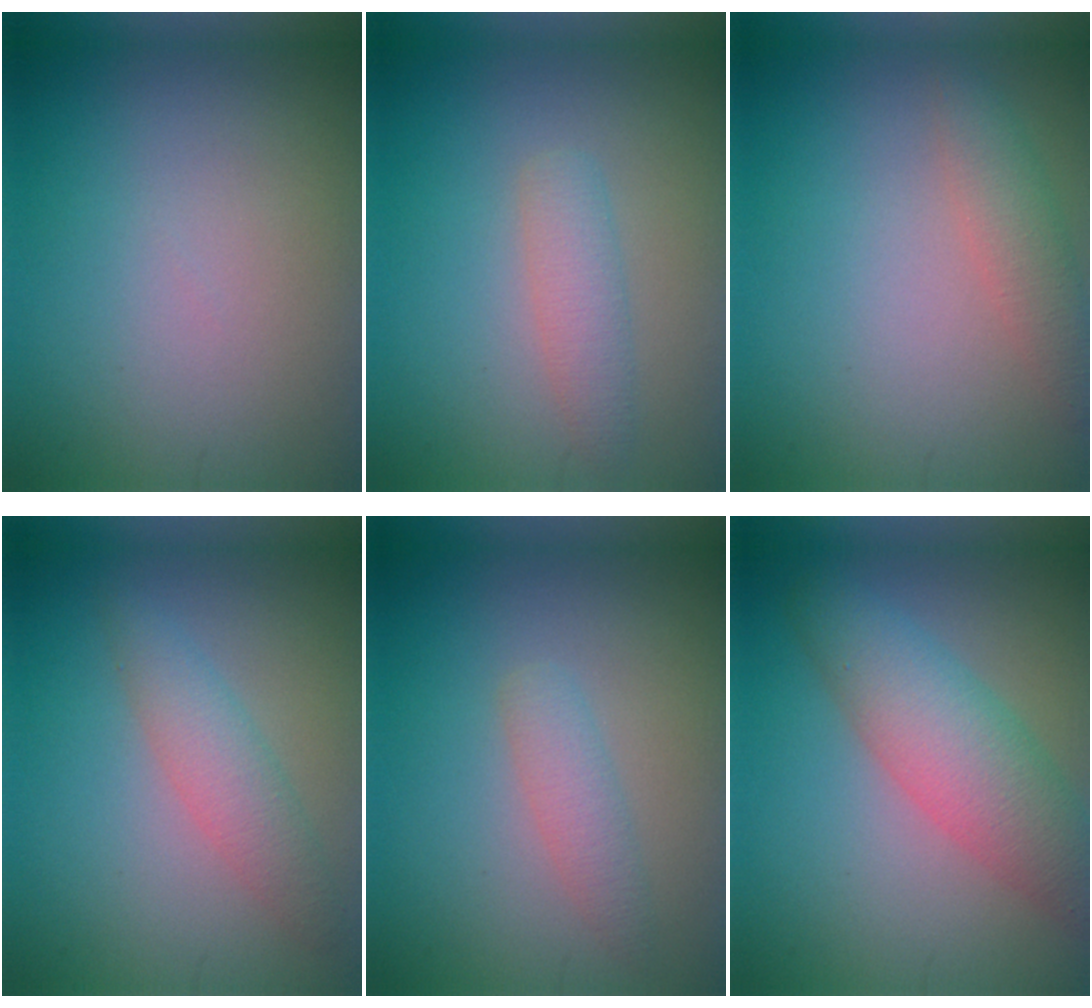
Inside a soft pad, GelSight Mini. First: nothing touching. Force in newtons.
{"total": 2.2, "press": 2.2, "slide": 0.1}
{"total": 2.3, "press": 2.3, "slide": 0.1}
{"total": 2.8, "press": 2.8, "slide": 0.0}
{"total": 1.9, "press": 1.9, "slide": 0.1}
{"total": 6.2, "press": 6.2, "slide": 0.3}